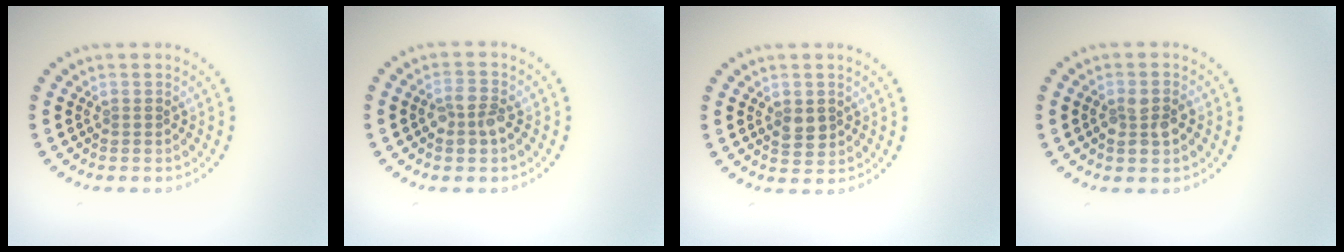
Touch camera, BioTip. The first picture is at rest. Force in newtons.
{"total": 2.3, "press": 2.2, "slide": 0.6}
{"total": 1.8, "press": 1.8, "slide": 0.1}
{"total": 2.6, "press": 2.5, "slide": 0.5}